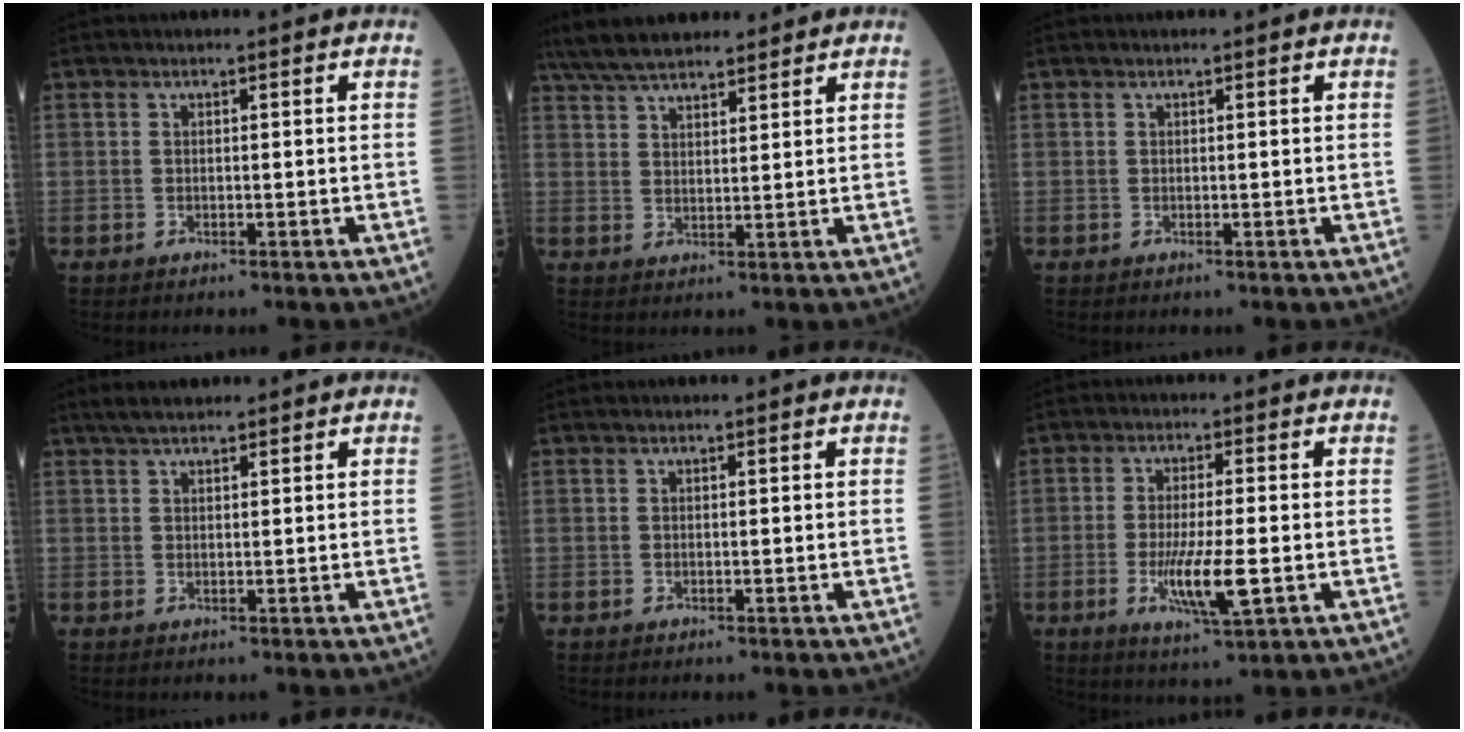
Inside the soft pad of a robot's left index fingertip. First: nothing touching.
{"total": 11.8, "force": [10.1, 3.0, 5.3], "torque": [-0.094, 0.037, 0.171]}
{"total": 0.0}
{"total": 3.2, "force": [2.8, 0.7, 1.5], "torque": [-0.030, 0.014, 0.051]}
{"total": 0.0}
{"total": 7.6, "force": [-2.0, 0.8, 7.3], "torque": [-0.139, -0.017, -0.032]}